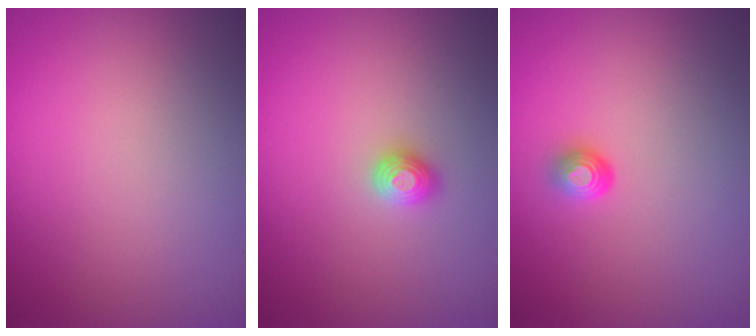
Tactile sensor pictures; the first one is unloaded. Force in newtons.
{"total": 1.2, "press": 1.1, "slide": 0.2}
{"total": 1.5, "press": 1.0, "slide": 1.1}